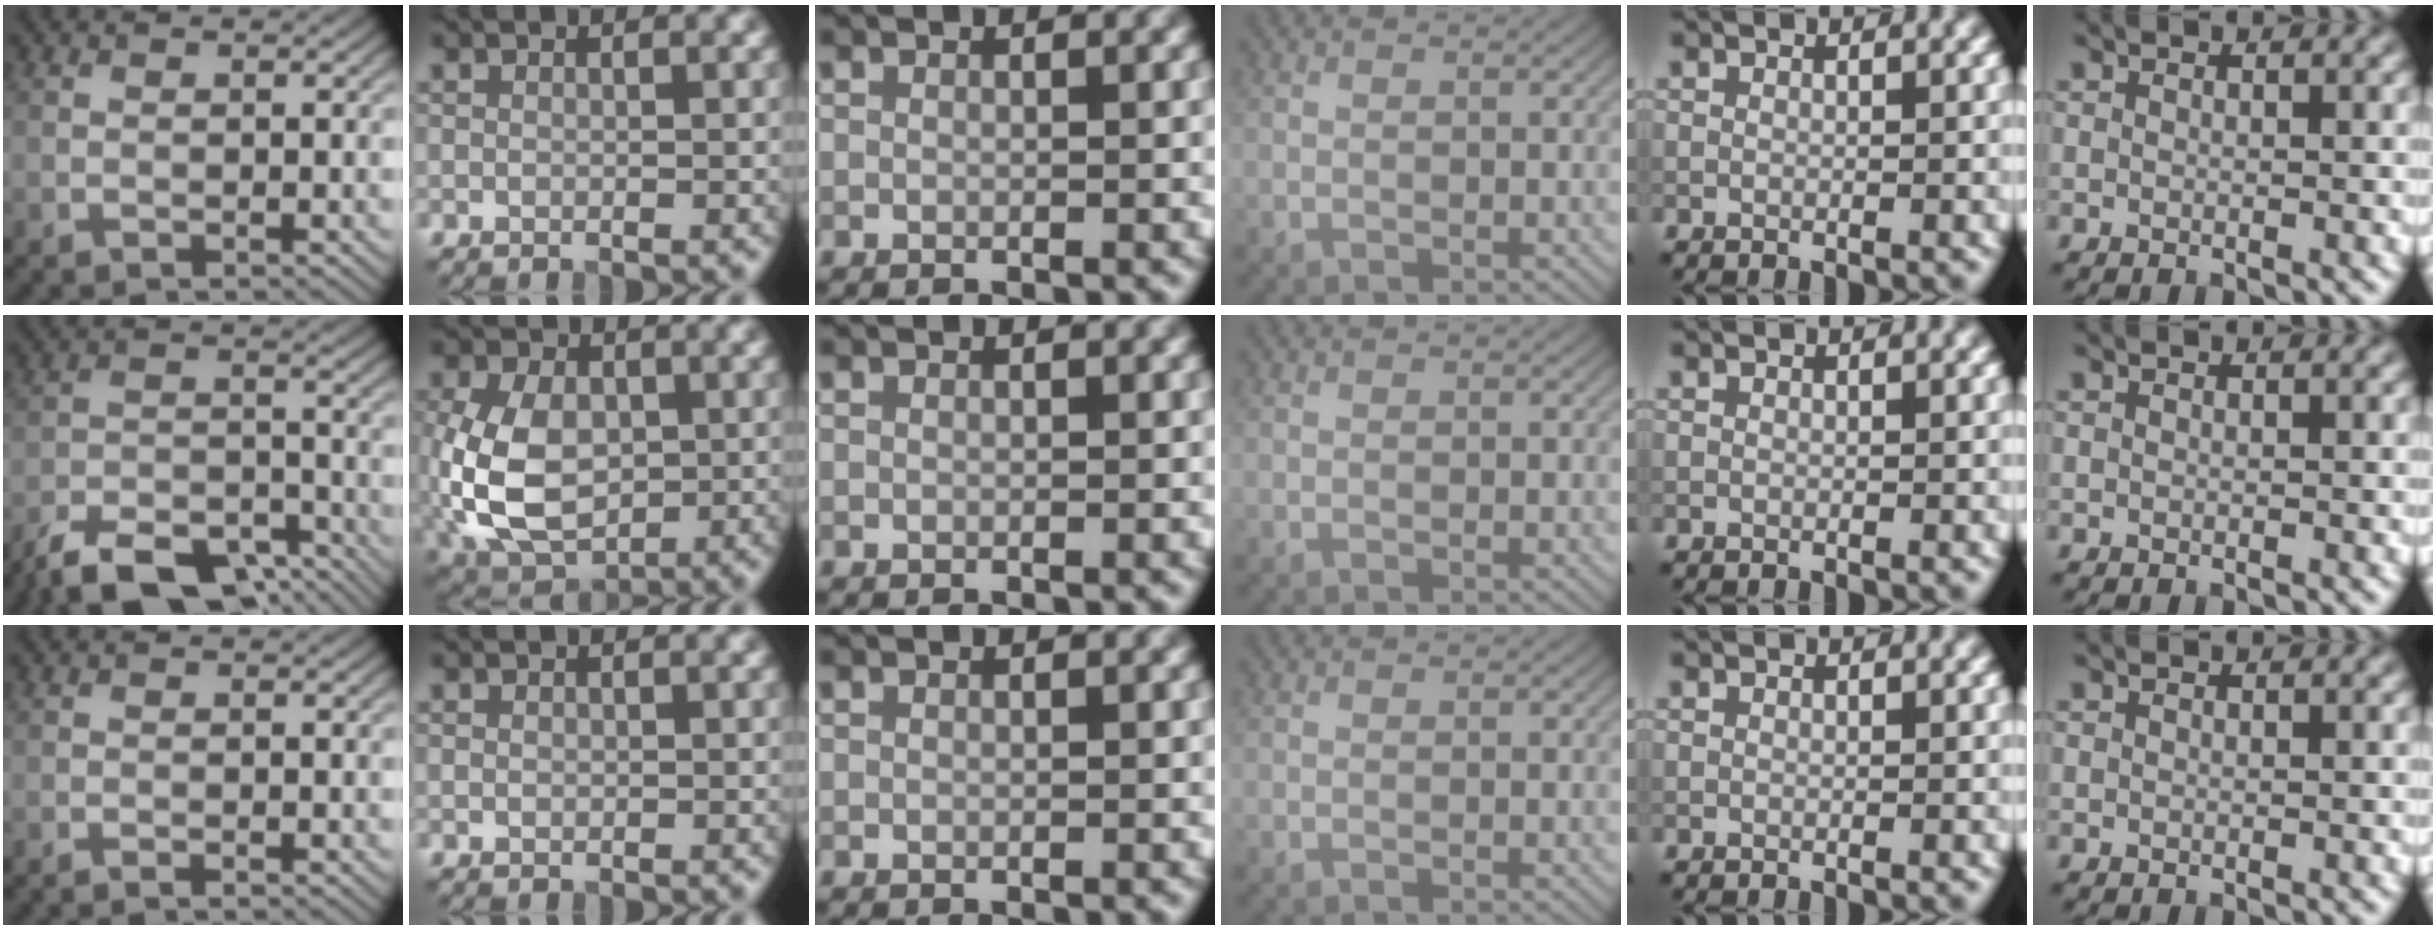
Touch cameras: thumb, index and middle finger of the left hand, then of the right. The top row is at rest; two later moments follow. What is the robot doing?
{"motion": "lift_and_place", "object": "coin"}